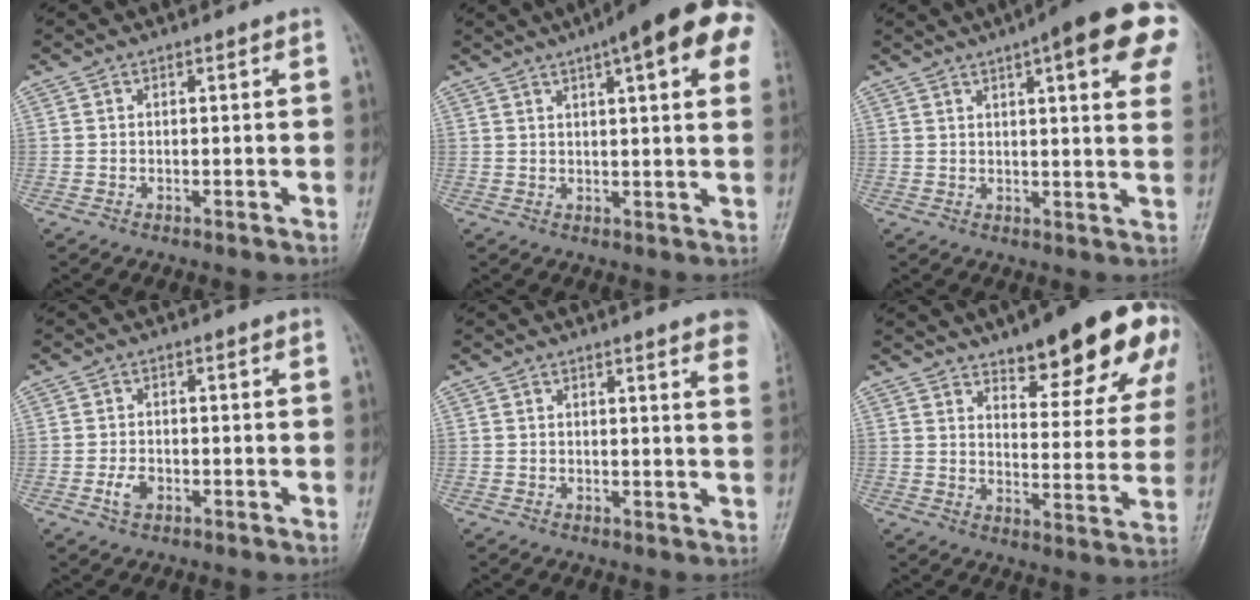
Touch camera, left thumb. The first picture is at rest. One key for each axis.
{"total": 18.2, "fx": 8.5, "fy": 4.5, "fz": 15.4, "tx": -0.197, "ty": 0.014, "tz": 0.101}
{"total": 18.6, "fx": 8.8, "fy": 4.2, "fz": 15.8, "tx": -0.192, "ty": -0.010, "tz": 0.101}
{"total": 2.6, "fx": -1.0, "fy": 1.7, "fz": 1.8, "tx": -0.035, "ty": 0.005, "tz": -0.019}
{"total": 9.7, "fx": 6.9, "fy": 1.5, "fz": 6.7, "tx": -0.059, "ty": -0.016, "tz": 0.063}
{"total": 20.6, "fx": 12.8, "fy": 6.5, "fz": 14.8, "tx": -0.153, "ty": -0.055, "tz": 0.172}